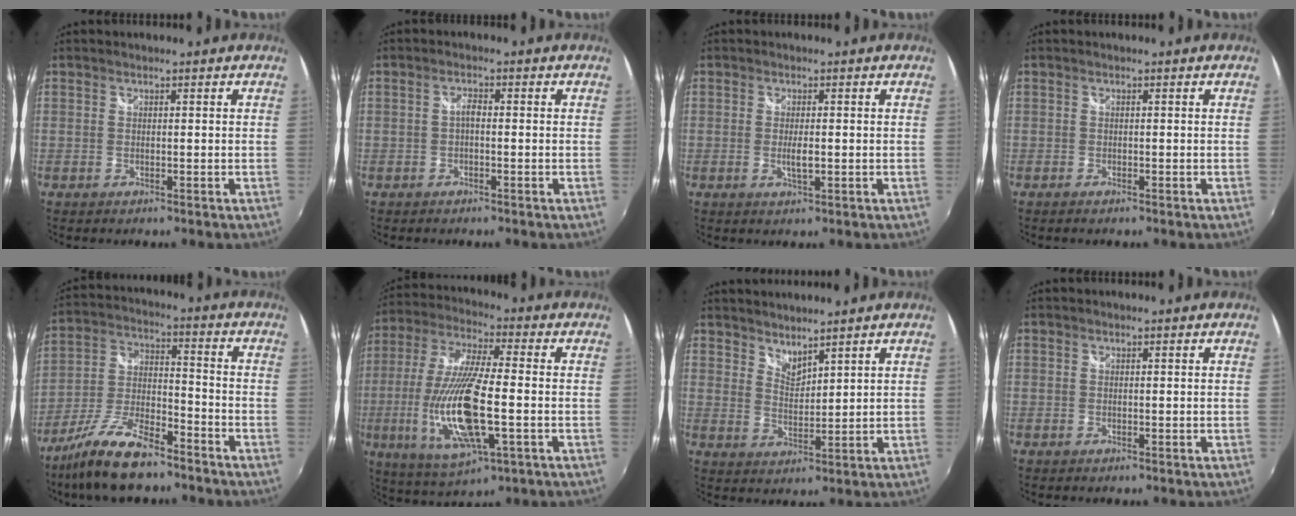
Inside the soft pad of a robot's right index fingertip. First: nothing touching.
{"total": 1.5, "force": [-0.4, 0.6, 1.3], "torque": [-0.026, 0.006, -0.010]}
{"total": 2.4, "force": [-0.3, 0.6, 2.3], "torque": [-0.042, -0.007, -0.003]}
{"total": 0.8, "force": [-0.7, 0.2, 0.4], "torque": [-0.010, -0.004, -0.014]}
{"total": 14.6, "force": [-10.8, 4.2, 8.8], "torque": [-0.192, -0.016, -0.201]}
{"total": 18.6, "force": [-4.0, 5.0, 17.5], "torque": [-0.358, -0.023, -0.069]}
{"total": 4.1, "force": [3.9, 0.8, 1.1], "torque": [-0.013, -0.003, 0.069]}
{"total": 0.0}